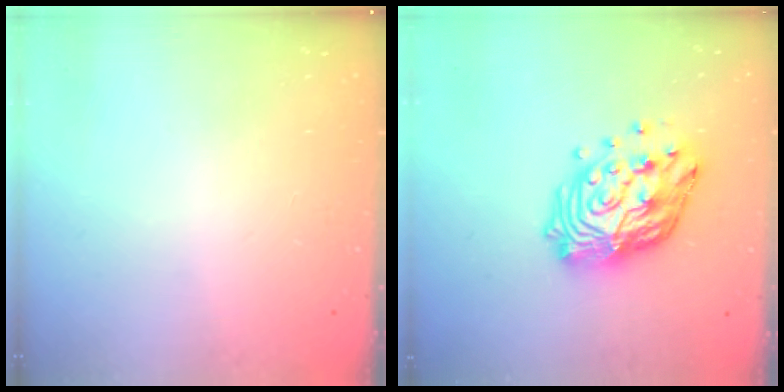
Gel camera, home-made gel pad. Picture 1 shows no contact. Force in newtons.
{"total": 16.7, "press": 16.6, "slide": 1.7}